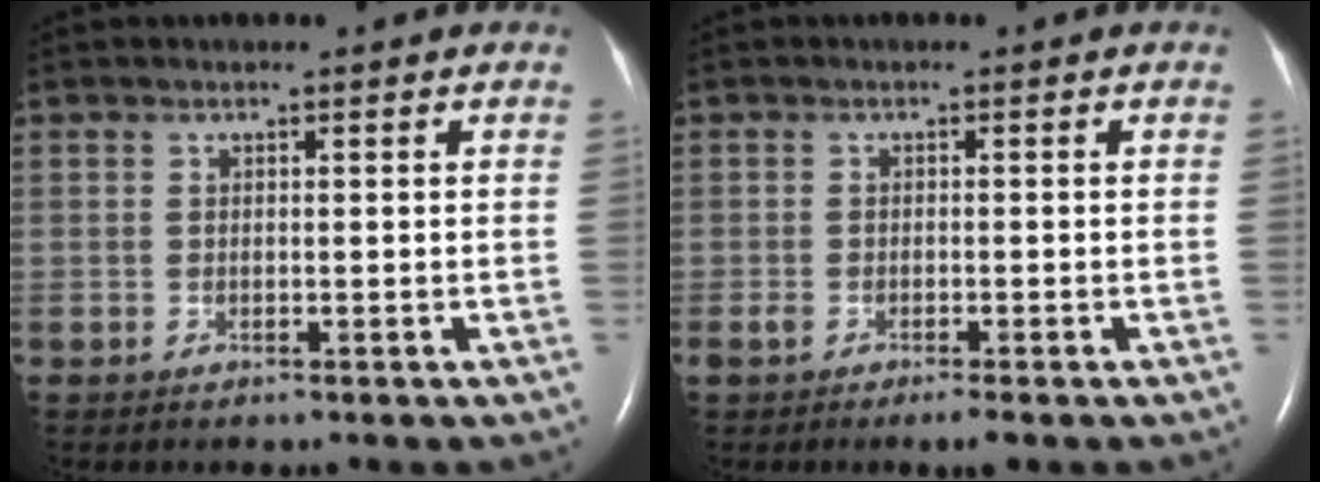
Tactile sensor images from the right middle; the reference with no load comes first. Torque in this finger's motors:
{"motor_torque": [0.30, -0.26, -0.03, 0.04]}